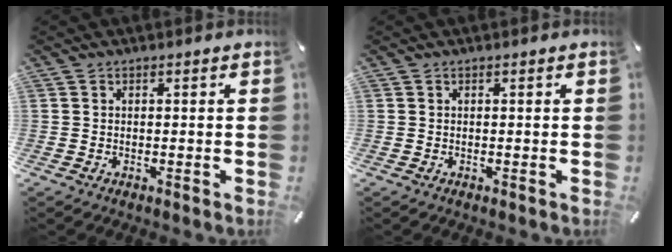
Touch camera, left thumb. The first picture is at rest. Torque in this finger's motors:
{"motor_torque": [0.08, 0.08, 0.04, -0.04, 0.00]}